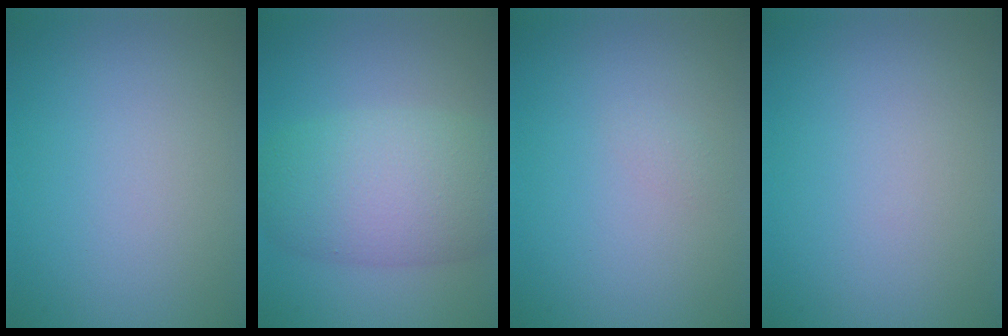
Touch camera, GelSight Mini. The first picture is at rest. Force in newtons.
{"total": 7.4, "press": 7.4, "slide": 0.5}
{"total": 0.5, "press": 0.5, "slide": 0.0}
{"total": 0.0}